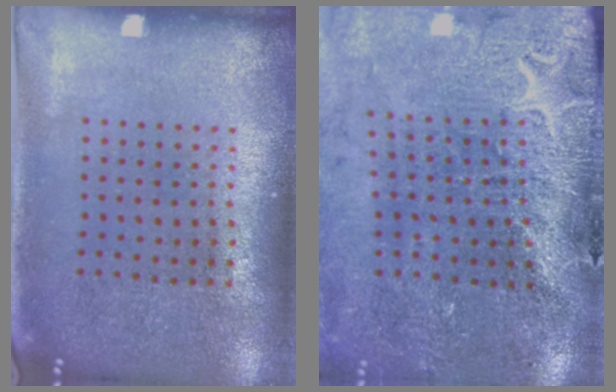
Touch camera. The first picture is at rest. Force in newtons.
{"total": 3.4, "press": 3.3, "slide": 0.6}